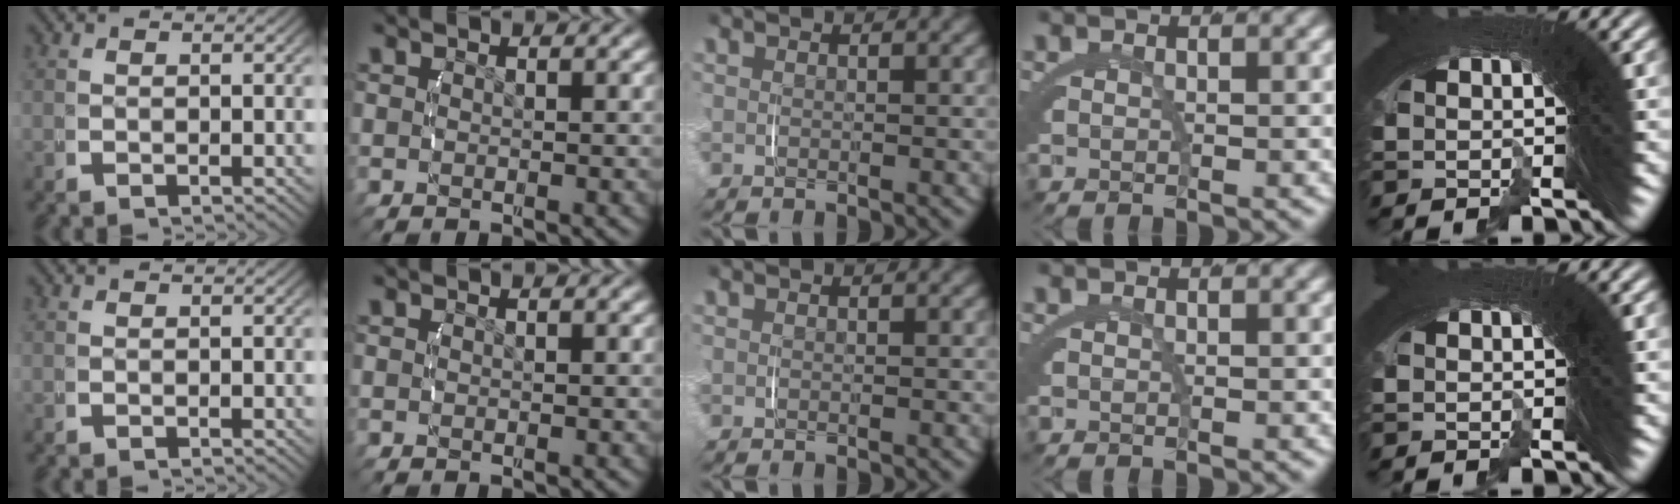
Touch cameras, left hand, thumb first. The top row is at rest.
{}